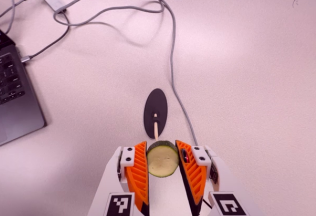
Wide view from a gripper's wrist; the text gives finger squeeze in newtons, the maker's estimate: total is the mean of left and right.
{"total": 12.9, "left": 14.0, "right": 11.9}